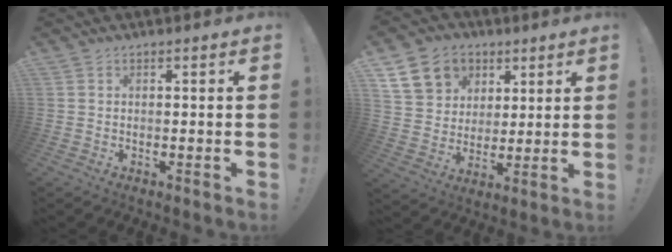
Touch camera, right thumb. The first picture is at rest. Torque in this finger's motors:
{"motor_torque": [0.47, 0.51, 0.14, 0.11, 0.25]}